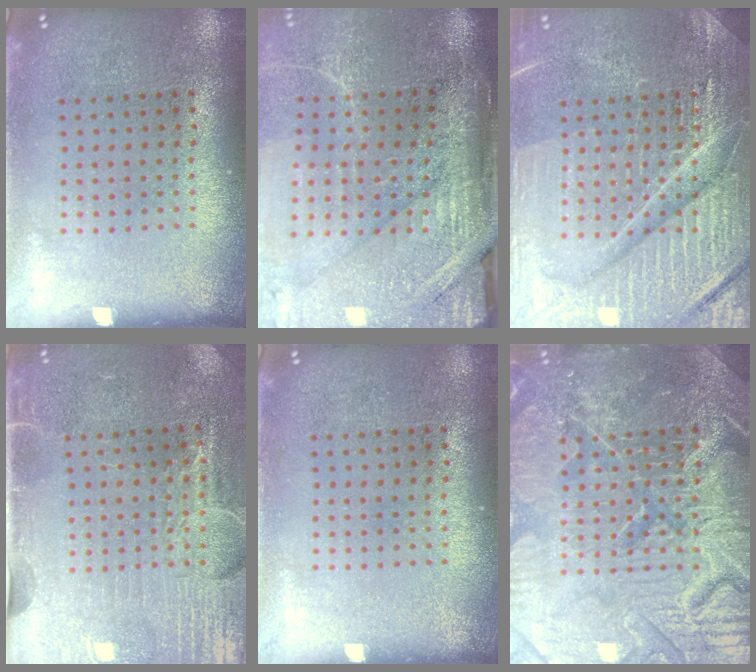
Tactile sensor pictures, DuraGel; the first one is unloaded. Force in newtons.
{"total": 4.3, "press": 3.7, "slide": 2.2}
{"total": 7.4, "press": 7.4, "slide": 1.0}
{"total": 4.4, "press": 3.8, "slide": 2.1}
{"total": 0.0}
{"total": 7.2, "press": 7.2, "slide": 0.9}